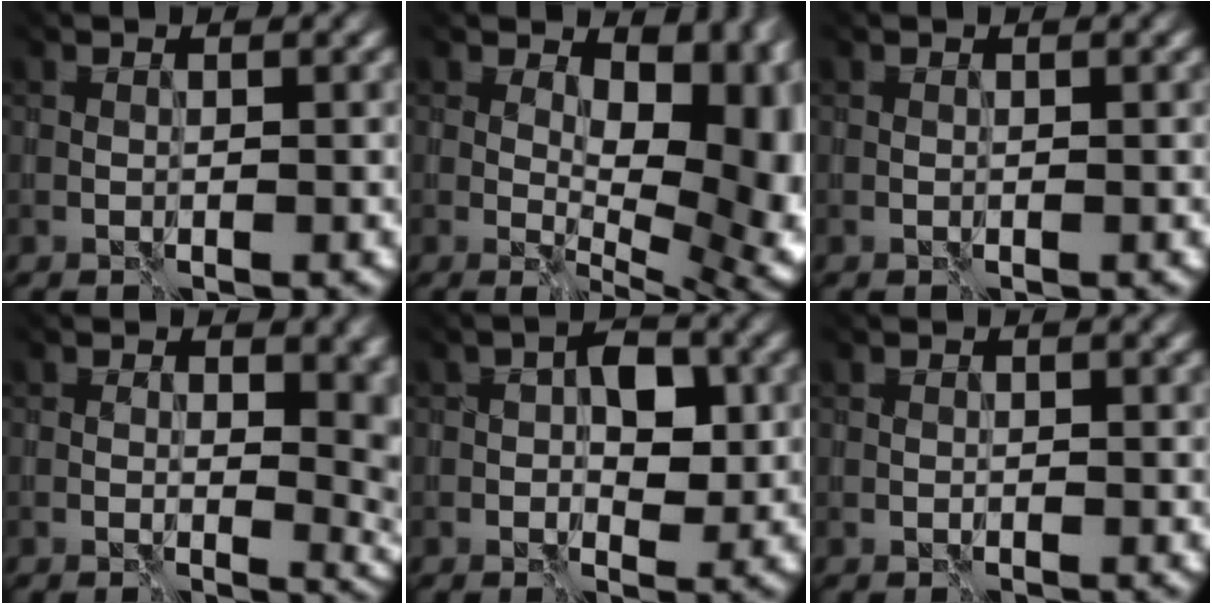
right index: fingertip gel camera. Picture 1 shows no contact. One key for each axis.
{"total": 13.5, "fx": 2.2, "fy": 7.9, "fz": 10.7, "tx": -0.098, "ty": -0.004, "tz": 0.056}
{"total": 0.0}
{"total": 6.6, "fx": 0.9, "fy": 3.6, "fz": 5.4, "tx": -0.047, "ty": -0.003, "tz": 0.010}
{"total": 3.8, "fx": 0.1, "fy": 2.1, "fz": 3.1, "tx": -0.043, "ty": 0.006, "tz": -0.001}
{"total": 0.0}